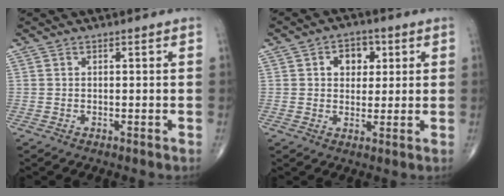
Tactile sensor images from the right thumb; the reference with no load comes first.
{"total": 6.0, "force": [1.8, 4.5, 3.6], "torque": [-0.018, -0.002, 0.022]}